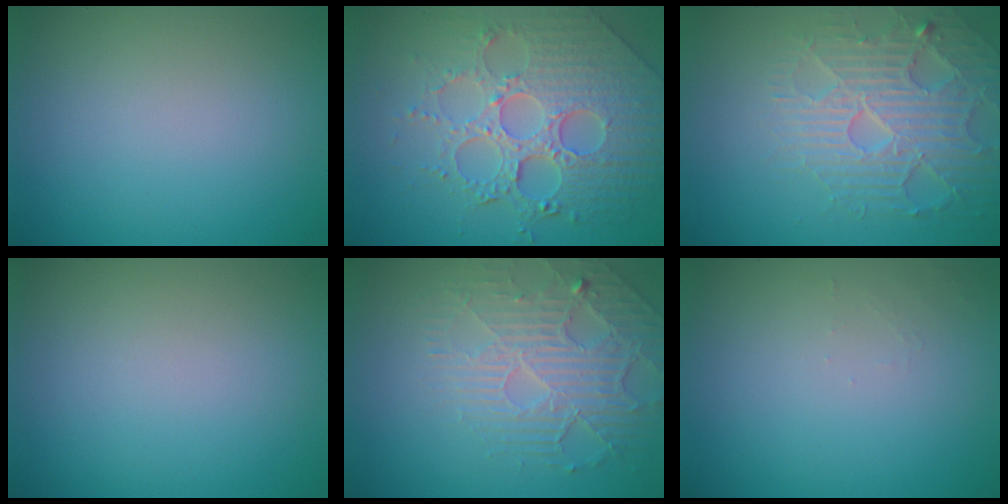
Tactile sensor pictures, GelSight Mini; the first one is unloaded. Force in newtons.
{"total": 8.1, "press": 6.0, "slide": 5.5}
{"total": 4.5, "press": 4.5, "slide": 0.6}
{"total": 0.0}
{"total": 4.2, "press": 3.9, "slide": 1.7}
{"total": 0.7, "press": 0.7, "slide": 0.1}